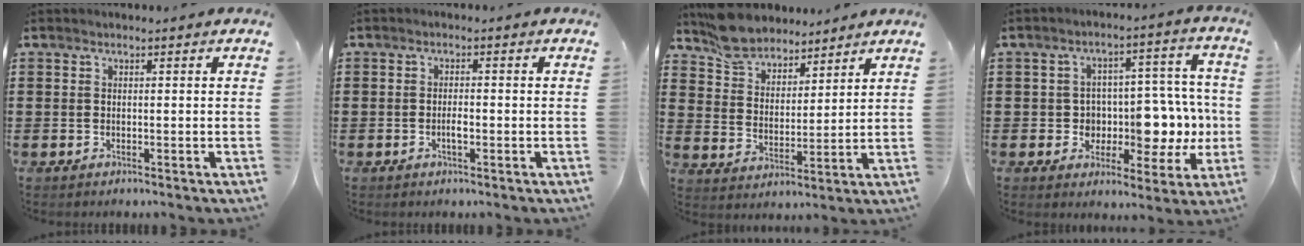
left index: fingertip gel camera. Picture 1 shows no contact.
{"total": 1.8, "force": [-0.6, 0.5, 1.6], "torque": [-0.040, -0.002, -0.014]}
{"total": 7.2, "force": [6.7, 2.5, 1.2], "torque": [-0.056, -0.022, 0.126]}
{"total": 8.1, "force": [0.2, 6.7, 4.5], "torque": [-0.070, -0.012, 0.009]}